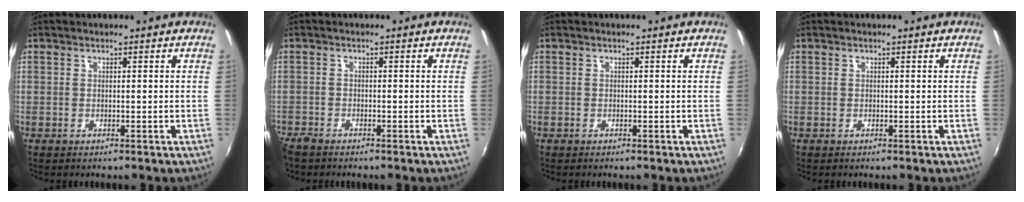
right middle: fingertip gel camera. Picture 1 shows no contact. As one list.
[{"total": 3.0, "force": [-2.7, 0.9, 0.9], "torque": [-0.028, -0.015, -0.055]}, {"total": 0.0}, {"total": 0.0}]